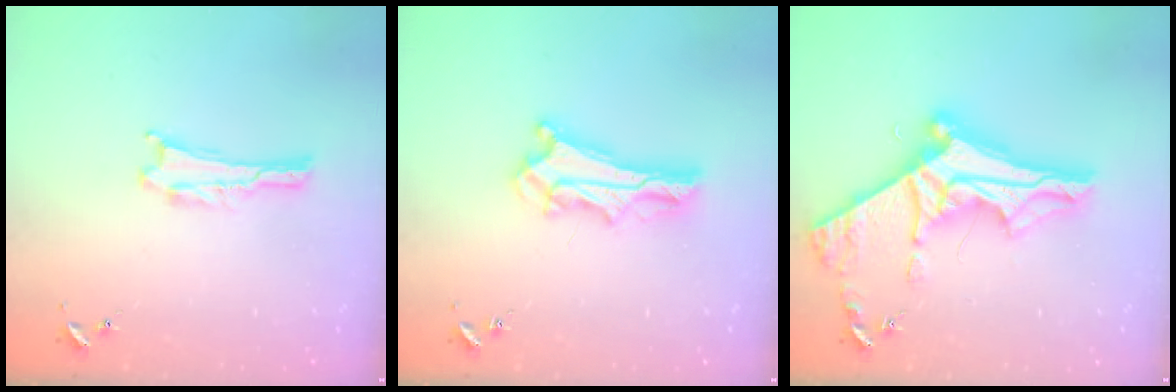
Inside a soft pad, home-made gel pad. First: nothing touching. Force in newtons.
{"total": 6.8, "press": 6.8, "slide": 0.6}
{"total": 11.8, "press": 11.7, "slide": 1.4}